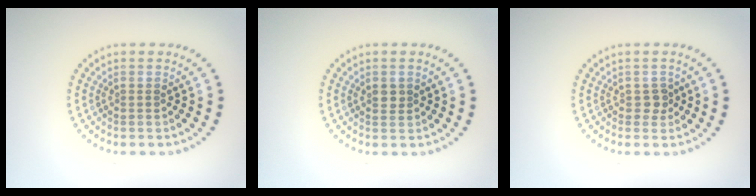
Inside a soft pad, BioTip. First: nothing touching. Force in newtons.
{"total": 1.1, "press": 1.0, "slide": 0.4}
{"total": 1.1, "press": 1.0, "slide": 0.4}